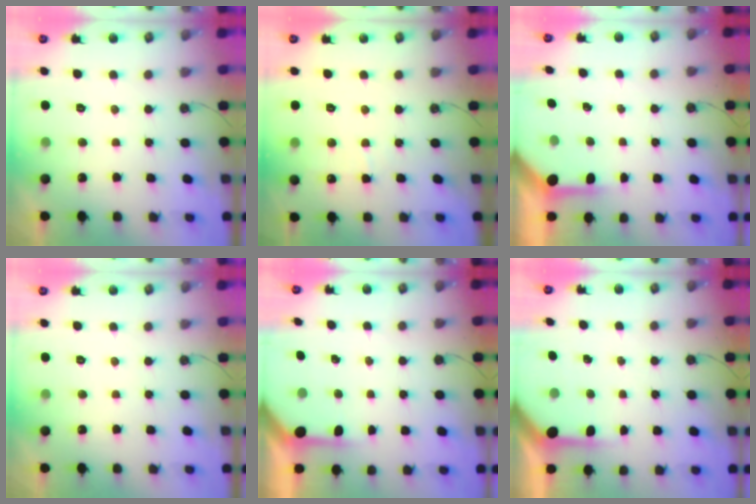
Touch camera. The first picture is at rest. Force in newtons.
{"total": 4.8, "press": 4.8, "slide": 0.6}
{"total": 3.9, "press": 3.9, "slide": 0.4}
{"total": 0.0}
{"total": 4.2, "press": 4.2, "slide": 0.4}
{"total": 4.8, "press": 4.8, "slide": 0.2}